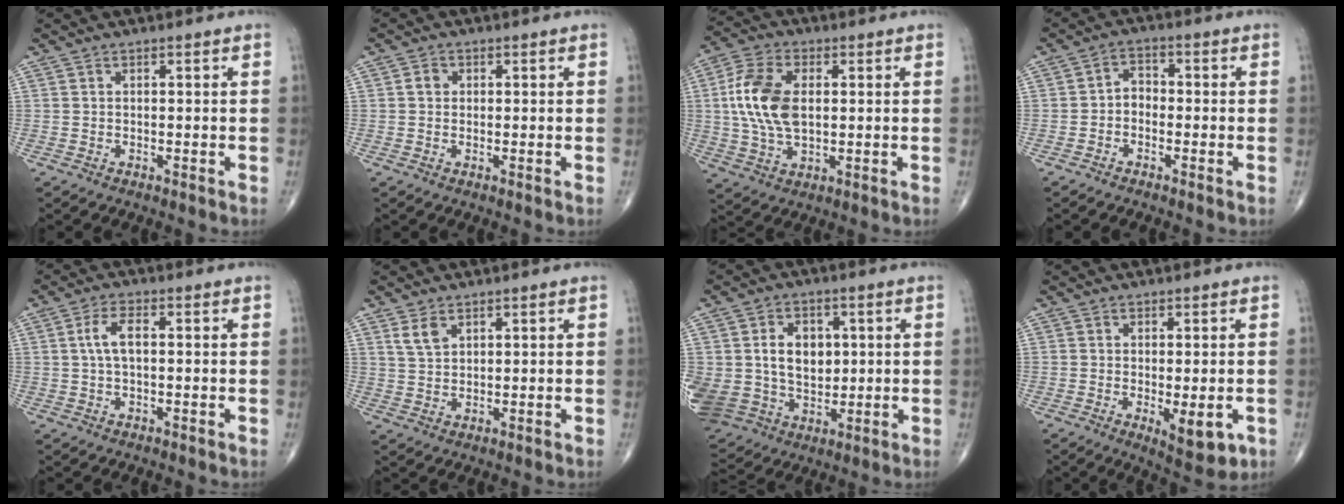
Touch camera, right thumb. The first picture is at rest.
{"total": 1.7, "force": [0.3, 1.5, 0.8], "torque": [-0.008, 0.003, 0.004]}
{"total": 12.5, "force": [1.4, 7.2, 10.1], "torque": [-0.205, 0.004, 0.025]}
{"total": 3.2, "force": [-1.1, 2.4, 1.8], "torque": [-0.012, 0.021, -0.031]}
{"total": 4.5, "force": [0.5, 2.0, 4.0], "torque": [-0.086, 0.014, 0.009]}
{"total": 3.5, "force": [2.1, 1.9, 2.0], "torque": [-0.033, -0.008, 0.048]}
{"total": 19.6, "force": [2.2, 15.4, 11.9], "torque": [-0.236, 0.008, 0.067]}
{"total": 7.2, "force": [-2.1, 2.7, 6.4], "torque": [-0.084, -0.016, -0.023]}